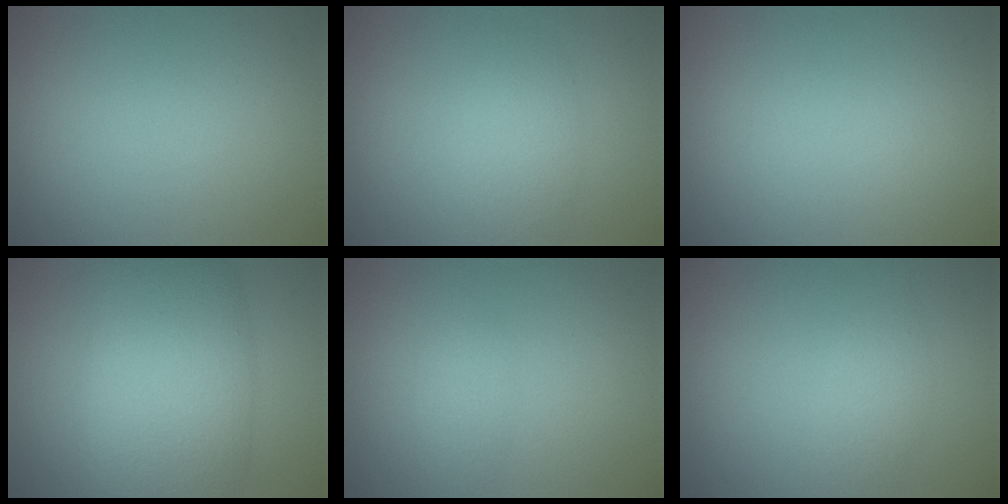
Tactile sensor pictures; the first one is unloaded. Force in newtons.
{"total": 2.2, "press": 2.1, "slide": 0.1}
{"total": 0.0}
{"total": 8.8, "press": 8.8, "slide": 0.5}
{"total": 1.2, "press": 1.2, "slide": 0.1}
{"total": 1.6, "press": 1.6, "slide": 0.1}